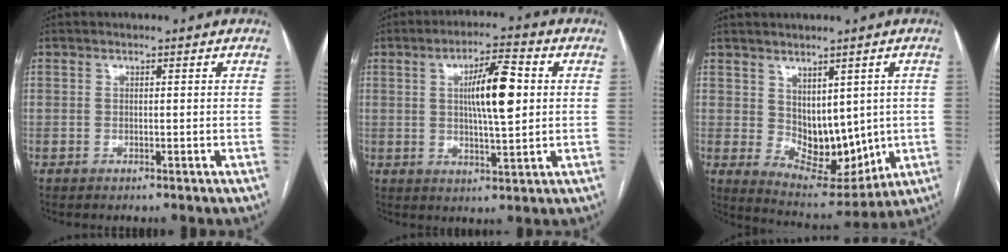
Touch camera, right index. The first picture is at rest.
{"total": 9.3, "force": [1.6, 1.7, 9.0], "torque": [-0.154, 0.009, 0.027]}
{"total": 10.2, "force": [0.7, 6.4, 7.9], "torque": [-0.107, -0.002, 0.041]}